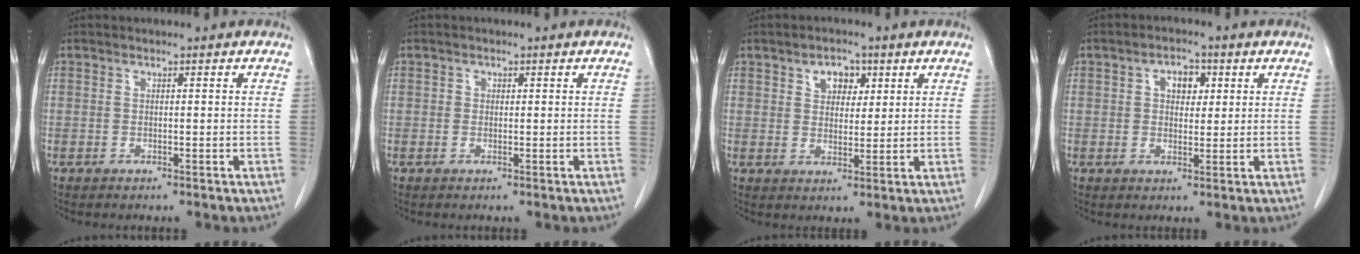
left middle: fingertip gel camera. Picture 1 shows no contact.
{"total": 0.6, "force": [0.2, 0.6, 0.2], "torque": [0.001, 0.000, 0.001]}
{"total": 4.2, "force": [2.1, 2.7, 2.5], "torque": [-0.038, 0.006, 0.034]}
{"total": 4.0, "force": [1.3, 2.5, 2.8], "torque": [-0.045, 0.010, 0.022]}